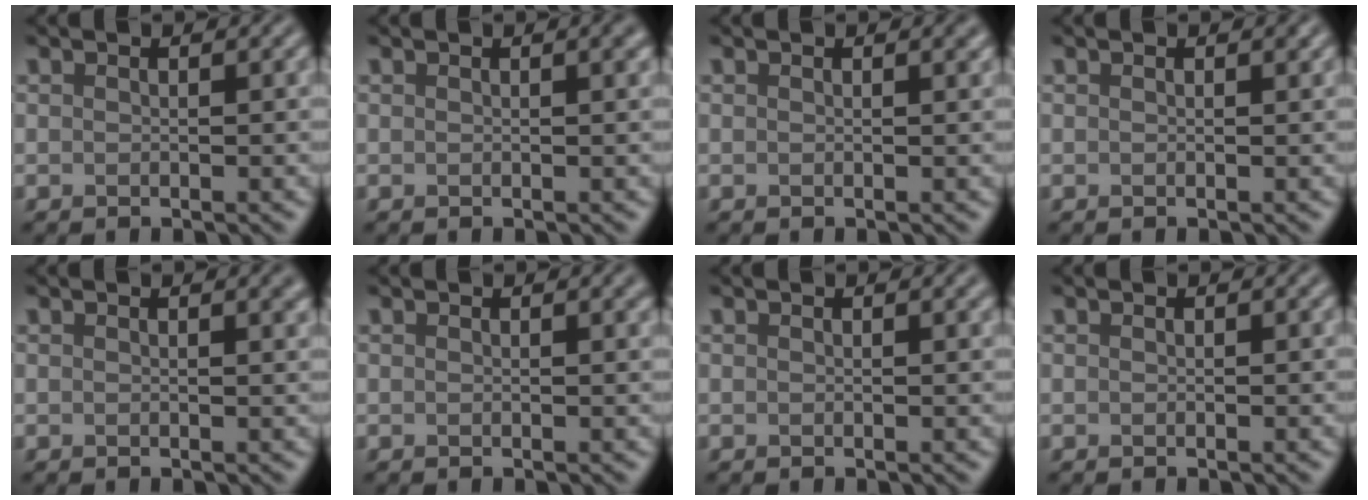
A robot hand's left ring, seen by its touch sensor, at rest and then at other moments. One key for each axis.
{"total": 1.2, "fx": 0.4, "fy": 0.3, "fz": 1.1, "tx": -0.008, "ty": 0.005, "tz": 0.005}
{"total": 0.7, "fx": 0.4, "fy": 0.1, "fz": 0.5, "tx": -0.004, "ty": 0.001, "tz": 0.007}
{"total": 0.0}
{"total": 1.1, "fx": 0.6, "fy": 0.4, "fz": 0.8, "tx": -0.004, "ty": 0.004, "tz": 0.009}
{"total": 0.9, "fx": 0.5, "fy": 0.2, "fz": 0.7, "tx": -0.004, "ty": 0.004, "tz": 0.006}
{"total": 0.6, "fx": 0.4, "fy": 0.1, "fz": 0.4, "tx": -0.003, "ty": 0.003, "tz": 0.005}
{"total": 0.0}